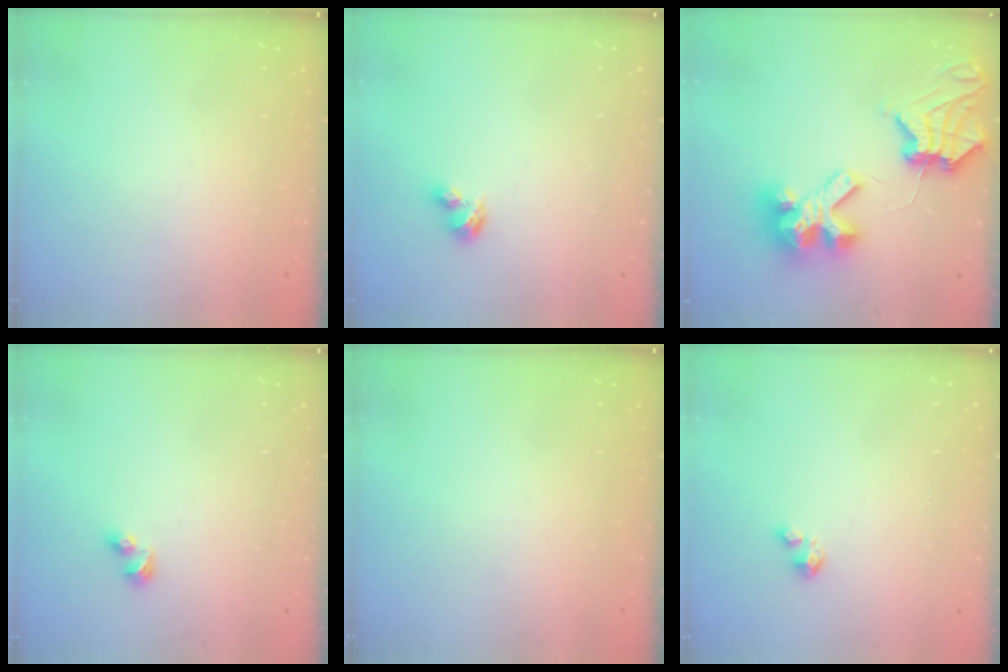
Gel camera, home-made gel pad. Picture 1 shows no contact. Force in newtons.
{"total": 2.9, "press": 2.8, "slide": 0.5}
{"total": 12.0, "press": 11.9, "slide": 1.3}
{"total": 3.8, "press": 3.8, "slide": 0.3}
{"total": 0.0}
{"total": 1.2, "press": 1.2, "slide": 0.2}